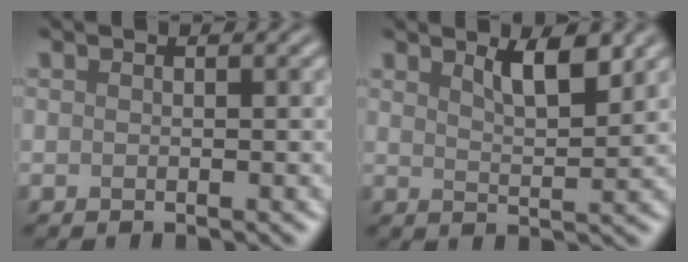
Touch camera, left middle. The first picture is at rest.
{"total": 3.4, "force": [2.1, 0.9, 2.5], "torque": [-0.038, -0.002, 0.036]}